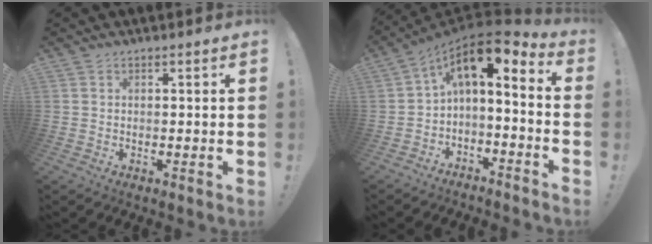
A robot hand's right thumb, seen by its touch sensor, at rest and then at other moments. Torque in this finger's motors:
{"motor_torque": [0.49, 0.29, 0.22, -0.01, 0.20]}